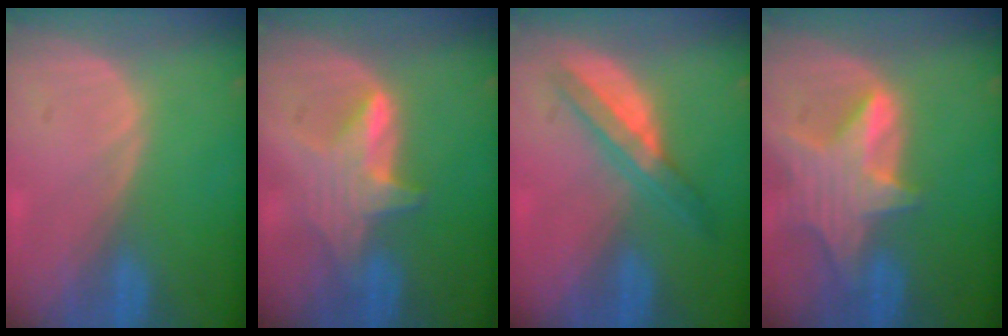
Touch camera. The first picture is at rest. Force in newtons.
{"total": 5.6, "press": 5.6, "slide": 0.4}
{"total": 5.6, "press": 5.3, "slide": 2.0}
{"total": 8.4, "press": 7.5, "slide": 3.9}